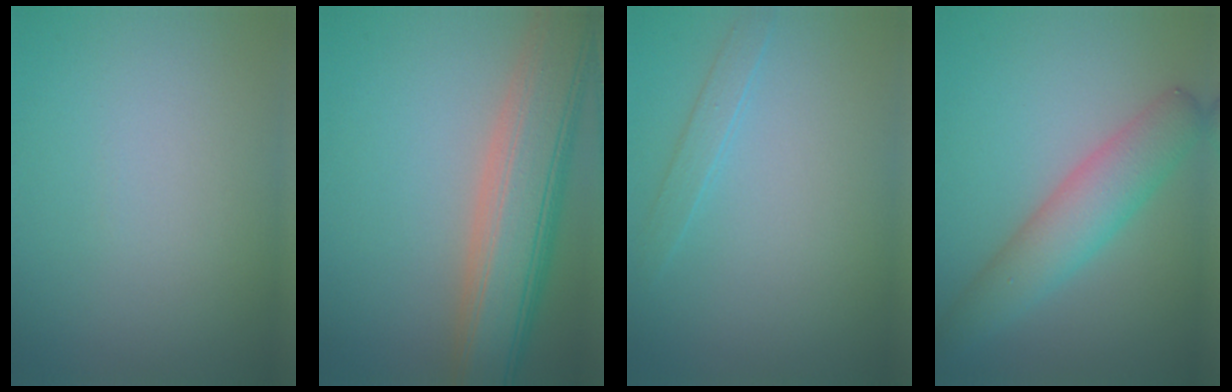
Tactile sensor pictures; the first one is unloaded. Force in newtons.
{"total": 9.1, "press": 9.1, "slide": 0.5}
{"total": 1.3, "press": 1.3, "slide": 0.1}
{"total": 4.9, "press": 4.9, "slide": 0.3}